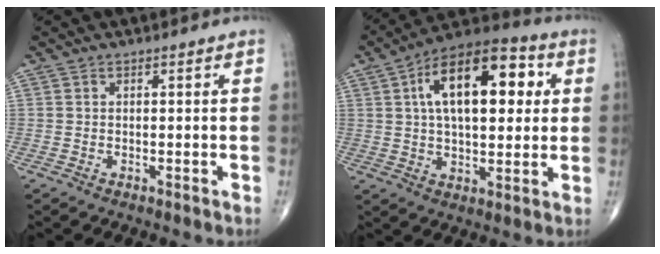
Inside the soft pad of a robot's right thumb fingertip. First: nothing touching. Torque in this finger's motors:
{"motor_torque": [1.26, 3.75, 1.78, 0.53, 0.17]}